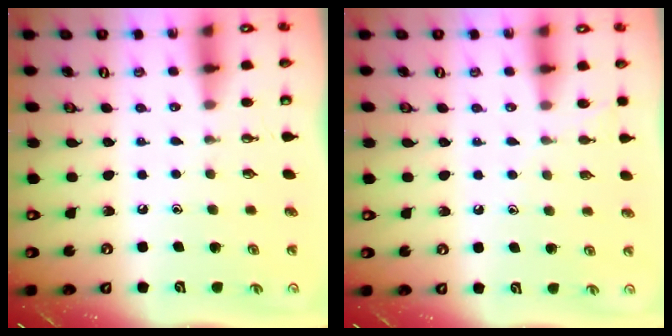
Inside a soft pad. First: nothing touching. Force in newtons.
{"total": 4.0, "press": 4.0, "slide": 0.5}